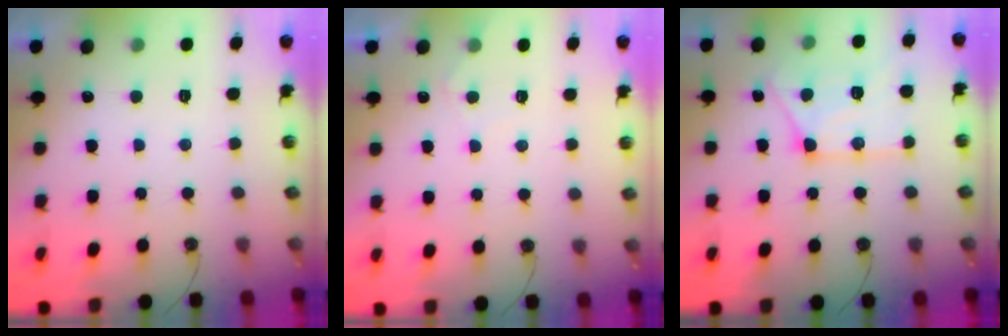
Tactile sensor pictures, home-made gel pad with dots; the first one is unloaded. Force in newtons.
{"total": 4.2, "press": 4.2, "slide": 0.5}
{"total": 14.4, "press": 14.4, "slide": 0.7}